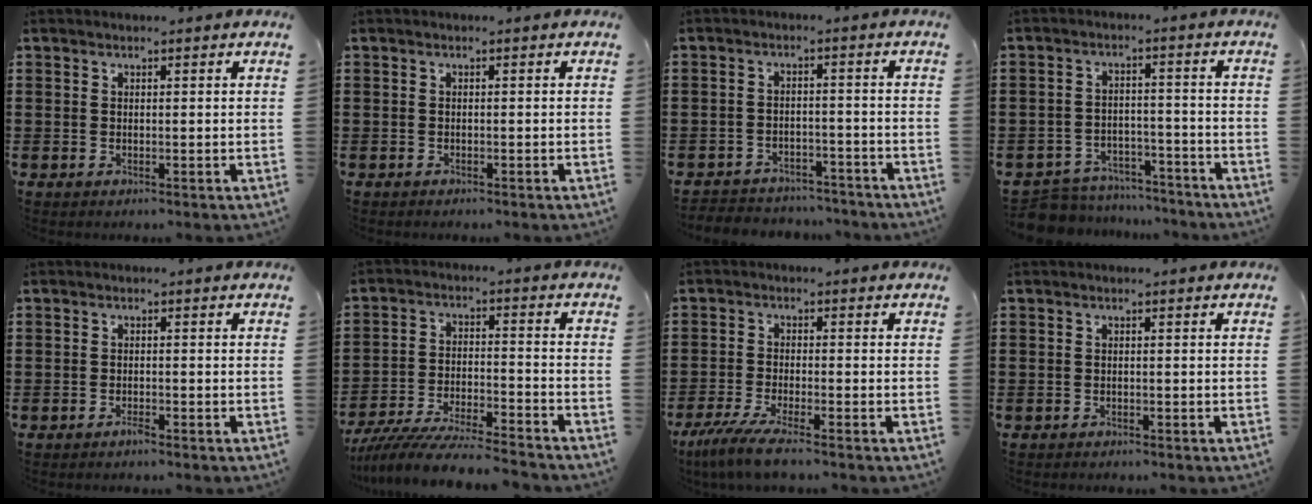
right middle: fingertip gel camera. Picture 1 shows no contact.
{"total": 0.6, "force": [-0.5, 0.2, 0.0], "torque": [0.000, 0.002, -0.012]}
{"total": 3.6, "force": [-3.6, 0.8, -0.2], "torque": [-0.004, 0.001, -0.078]}
{"total": 5.9, "force": [-5.8, 1.1, 0.2], "torque": [-0.009, 0.015, -0.118]}
{"total": 1.1, "force": [-0.9, 0.0, 0.6], "torque": [-0.016, -0.008, -0.016]}
{"total": 8.4, "force": [-8.1, 0.4, 2.3], "torque": [-0.041, 0.008, -0.158]}
{"total": 5.3, "force": [-4.3, 0.2, 3.1], "torque": [-0.079, -0.019, -0.088]}
{"total": 0.9, "force": [-0.8, 0.3, -0.1], "torque": [0.000, 0.004, -0.019]}